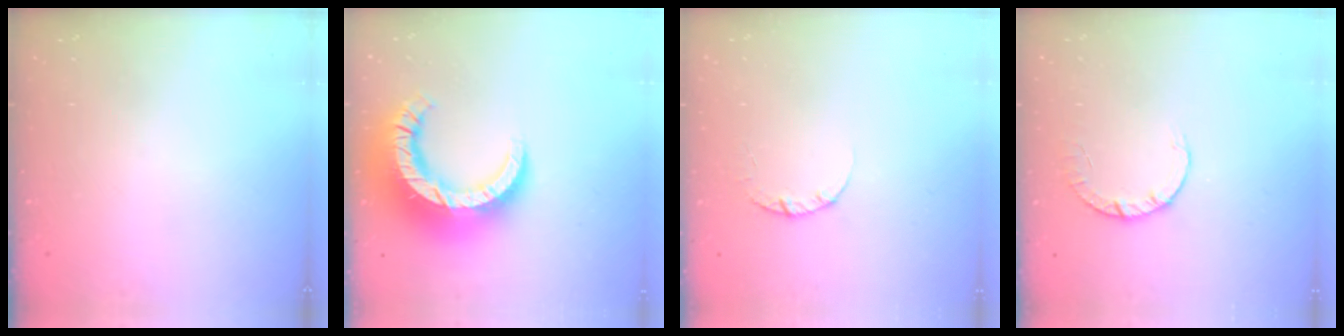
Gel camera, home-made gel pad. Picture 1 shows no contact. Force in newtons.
{"total": 18.8, "press": 18.7, "slide": 2.1}
{"total": 2.4, "press": 2.3, "slide": 0.3}
{"total": 2.8, "press": 2.8, "slide": 0.4}